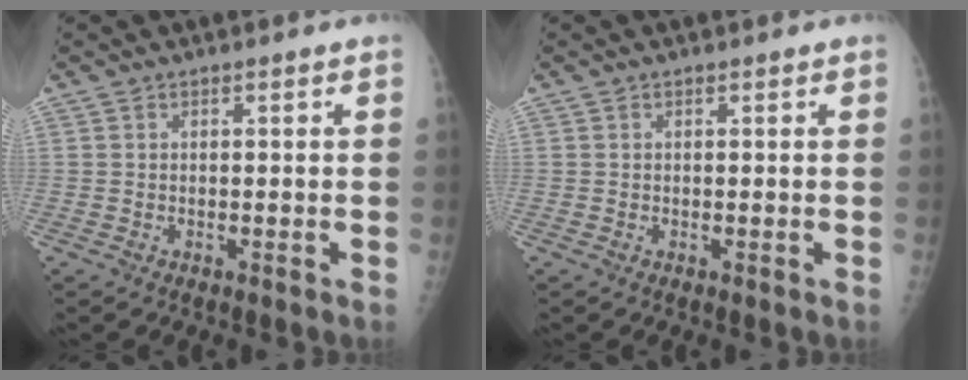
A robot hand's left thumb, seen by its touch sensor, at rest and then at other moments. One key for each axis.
{"total": 0.0}